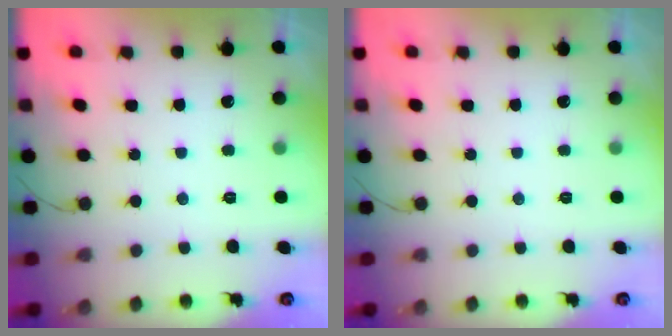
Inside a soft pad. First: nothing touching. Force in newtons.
{"total": 0.0}